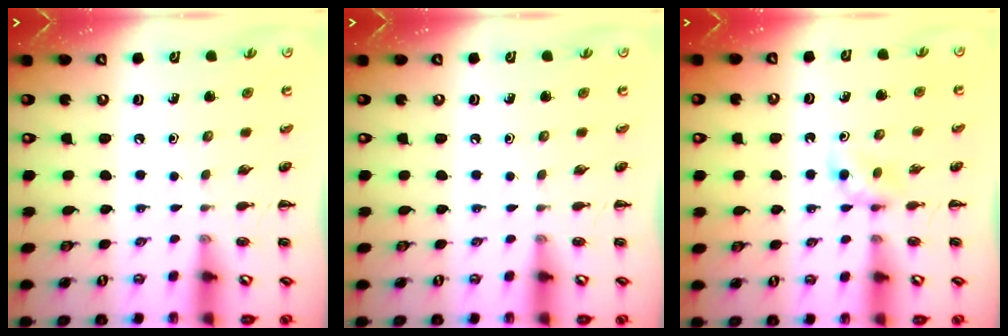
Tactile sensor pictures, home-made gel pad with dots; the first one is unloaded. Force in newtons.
{"total": 0.0}
{"total": 2.7, "press": 2.4, "slide": 1.1}